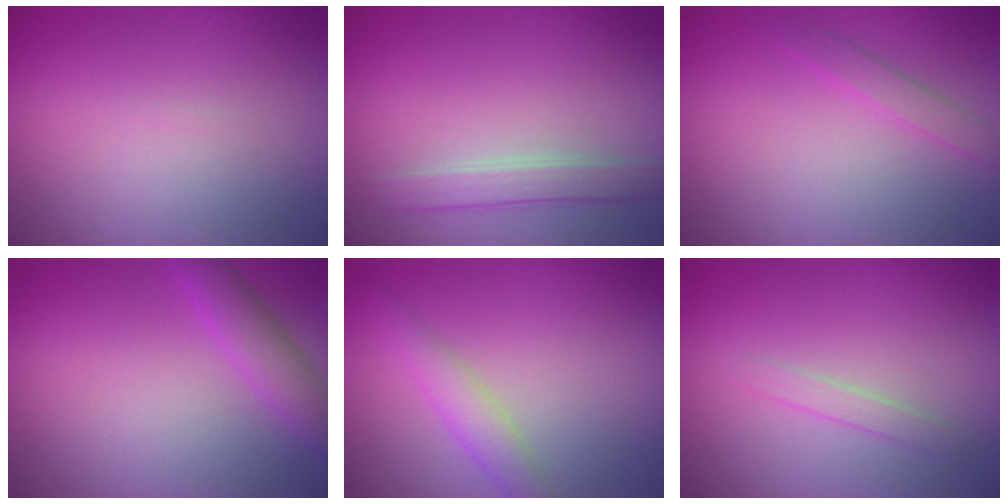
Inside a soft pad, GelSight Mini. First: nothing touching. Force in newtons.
{"total": 2.3, "press": 2.3, "slide": 0.3}
{"total": 1.4, "press": 1.4, "slide": 0.1}
{"total": 2.6, "press": 2.6, "slide": 0.1}
{"total": 2.3, "press": 2.3, "slide": 0.0}
{"total": 1.2, "press": 1.2, "slide": 0.1}